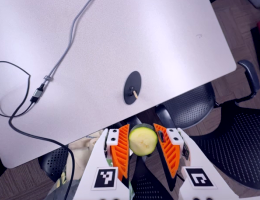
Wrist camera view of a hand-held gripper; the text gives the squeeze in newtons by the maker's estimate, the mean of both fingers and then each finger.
{"total": 8.2, "left": 8.2, "right": 8.2}